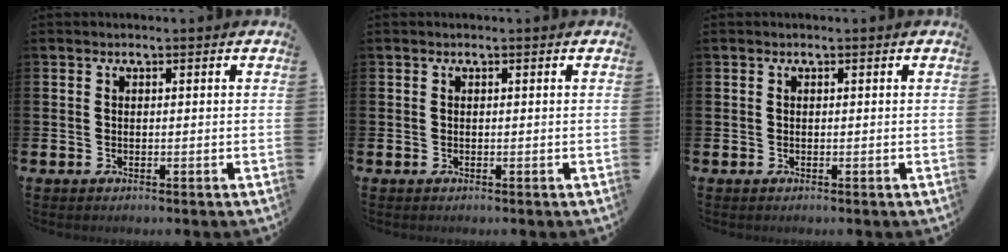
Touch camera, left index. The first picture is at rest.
{"total": 0.0}
{"total": 0.0}